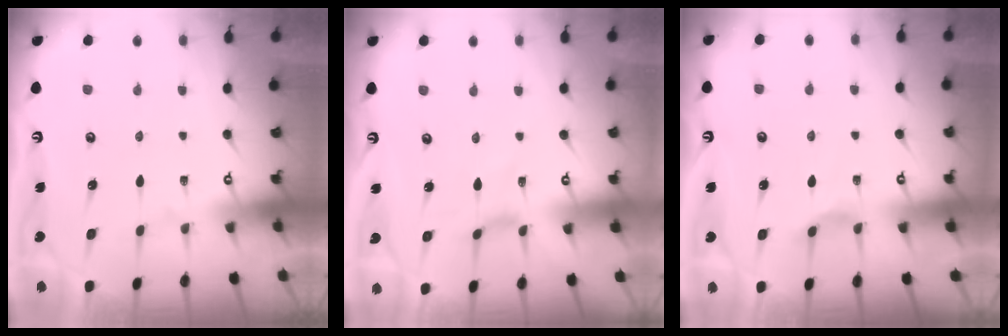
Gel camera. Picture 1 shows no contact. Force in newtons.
{"total": 1.2, "press": 1.1, "slide": 0.4}
{"total": 2.4, "press": 2.4, "slide": 0.4}